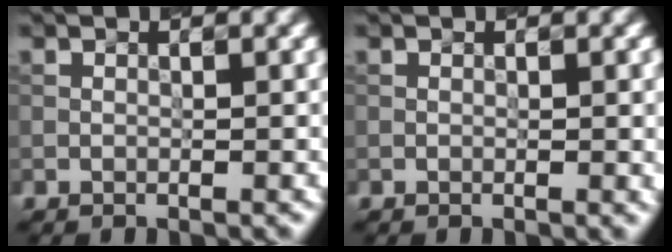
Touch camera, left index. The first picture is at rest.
{"total": 1.5, "force": [-0.1, 0.5, 1.5], "torque": [-0.013, 0.005, -0.001]}